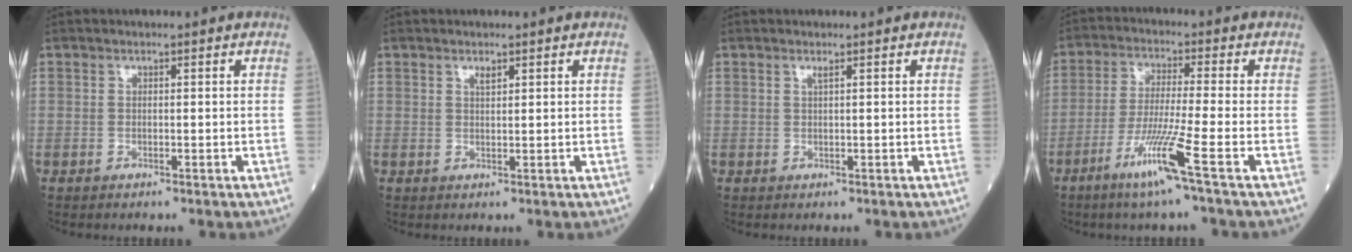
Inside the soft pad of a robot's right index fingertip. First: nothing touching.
{"total": 1.0, "force": [0.7, 0.2, 0.7], "torque": [-0.015, -0.002, 0.014]}
{"total": 0.6, "force": [0.4, -0.1, 0.5], "torque": [-0.015, -0.004, 0.009]}
{"total": 8.7, "force": [-4.6, -1.7, 7.2], "torque": [-0.140, -0.025, -0.095]}